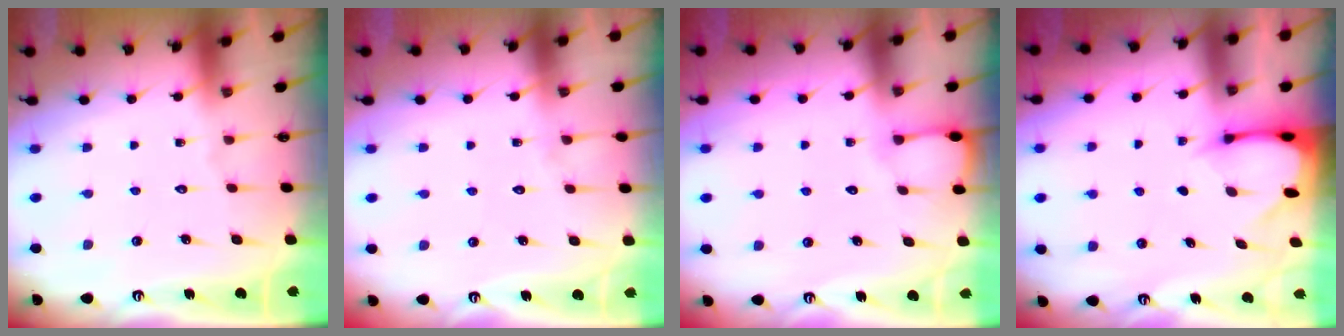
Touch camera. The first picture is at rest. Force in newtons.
{"total": 4.5, "press": 4.5, "slide": 0.5}
{"total": 2.4, "press": 2.4, "slide": 0.3}
{"total": 2.6, "press": 2.5, "slide": 0.3}